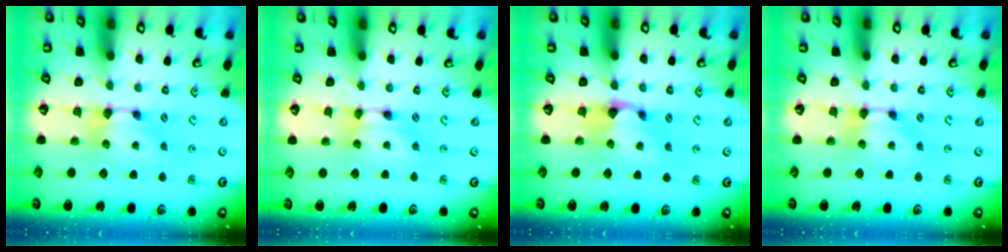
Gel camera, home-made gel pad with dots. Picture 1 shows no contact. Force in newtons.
{"total": 1.8, "press": 1.8, "slide": 0.1}
{"total": 1.0, "press": 0.3, "slide": 0.9}
{"total": 0.0}